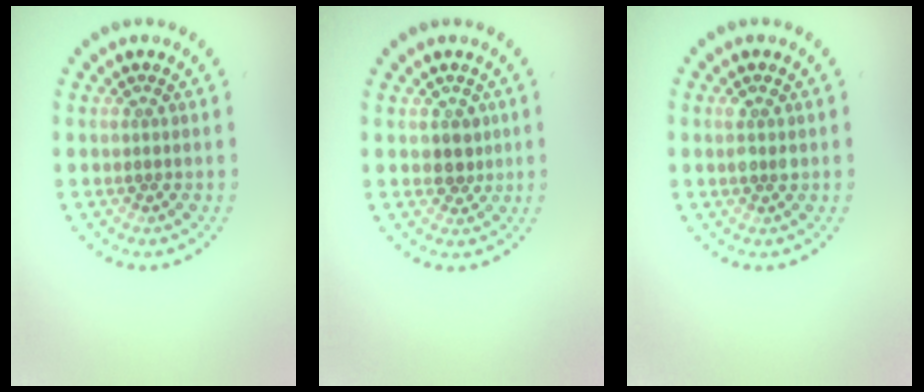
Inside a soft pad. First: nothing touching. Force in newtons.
{"total": 1.7, "press": 1.5, "slide": 0.8}
{"total": 1.5, "press": 1.5, "slide": 0.3}